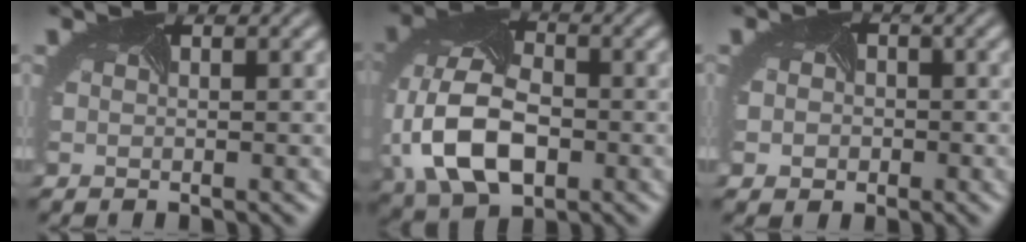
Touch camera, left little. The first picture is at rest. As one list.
[{"total": 10.3, "force": [-2.2, 6.8, 7.5], "torque": [-0.185, -0.021, -0.043]}, {"total": 3.7, "force": [-0.3, 3.2, 1.8], "torque": [-0.017, 0.002, -0.015]}]